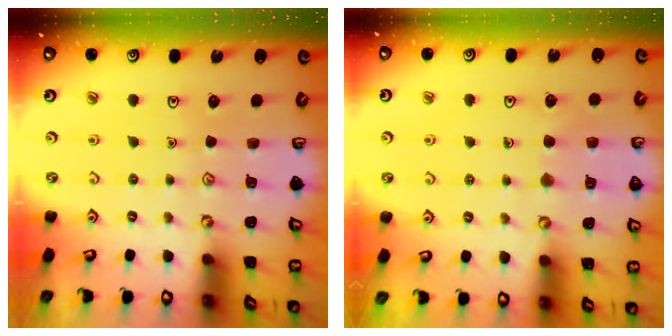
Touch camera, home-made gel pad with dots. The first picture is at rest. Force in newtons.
{"total": 5.3, "press": 5.2, "slide": 0.4}